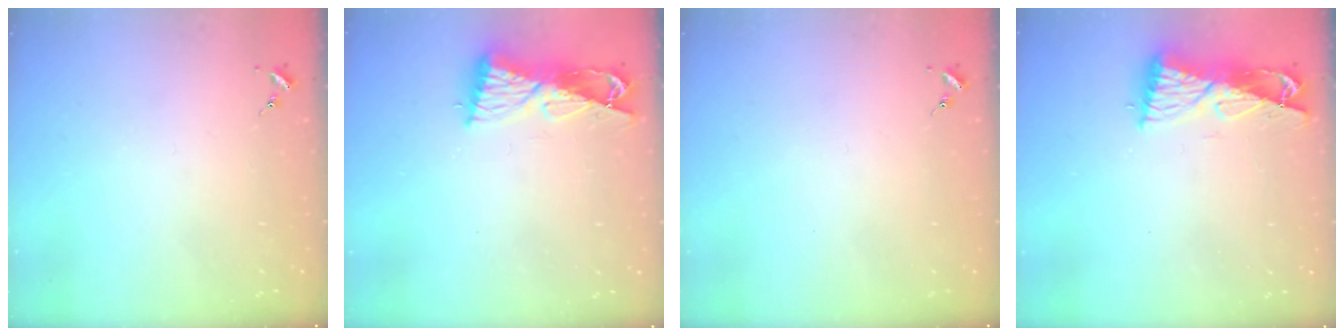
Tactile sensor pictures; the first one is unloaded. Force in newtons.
{"total": 9.5, "press": 9.4, "slide": 0.8}
{"total": 0.0}
{"total": 9.3, "press": 9.3, "slide": 1.0}